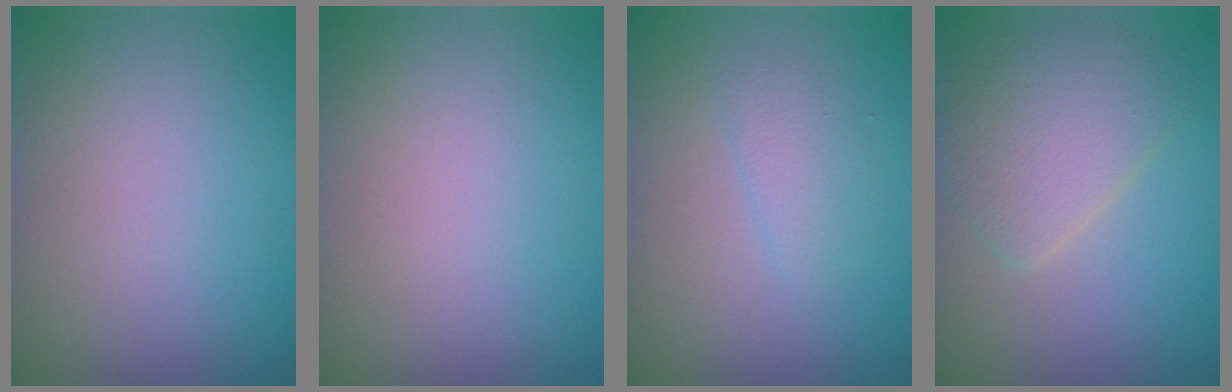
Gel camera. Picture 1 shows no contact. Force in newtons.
{"total": 0.0}
{"total": 1.6, "press": 1.6, "slide": 0.0}
{"total": 4.5, "press": 4.5, "slide": 0.2}